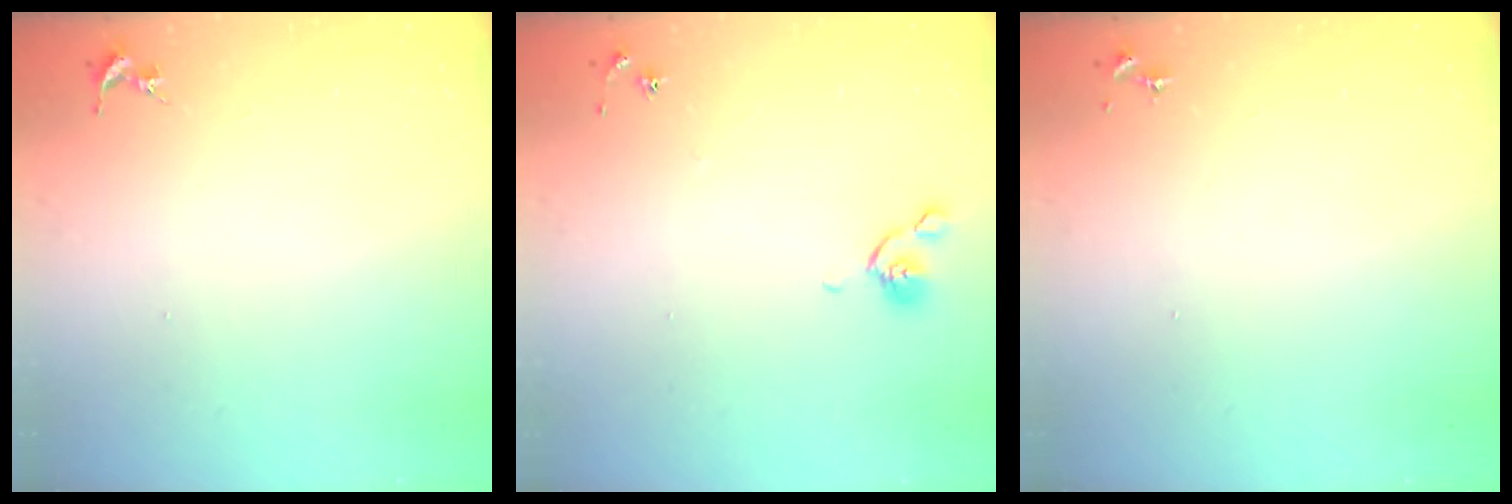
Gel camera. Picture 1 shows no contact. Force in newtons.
{"total": 4.4, "press": 4.3, "slide": 0.8}
{"total": 0.0}